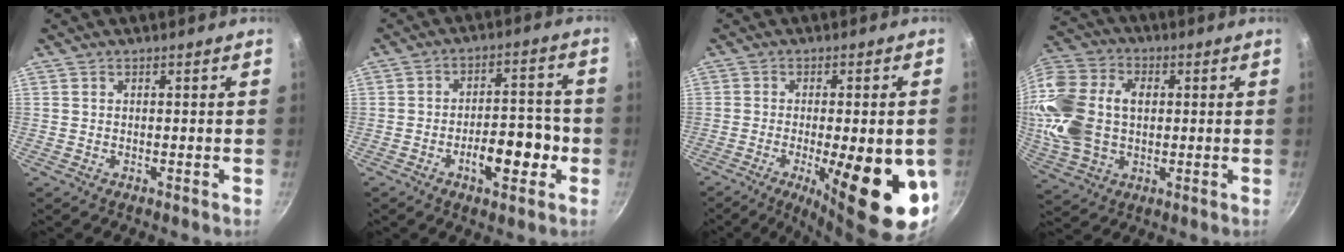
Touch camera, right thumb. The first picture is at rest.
{"total": 10.0, "force": [-3.5, 4.8, 8.0], "torque": [-0.083, 0.032, -0.054]}
{"total": 20.2, "force": [-5.4, 6.2, 18.4], "torque": [-0.233, -0.004, -0.065]}
{"total": 19.9, "force": [1.5, 14.4, 13.7], "torque": [-0.273, 0.022, 0.027]}